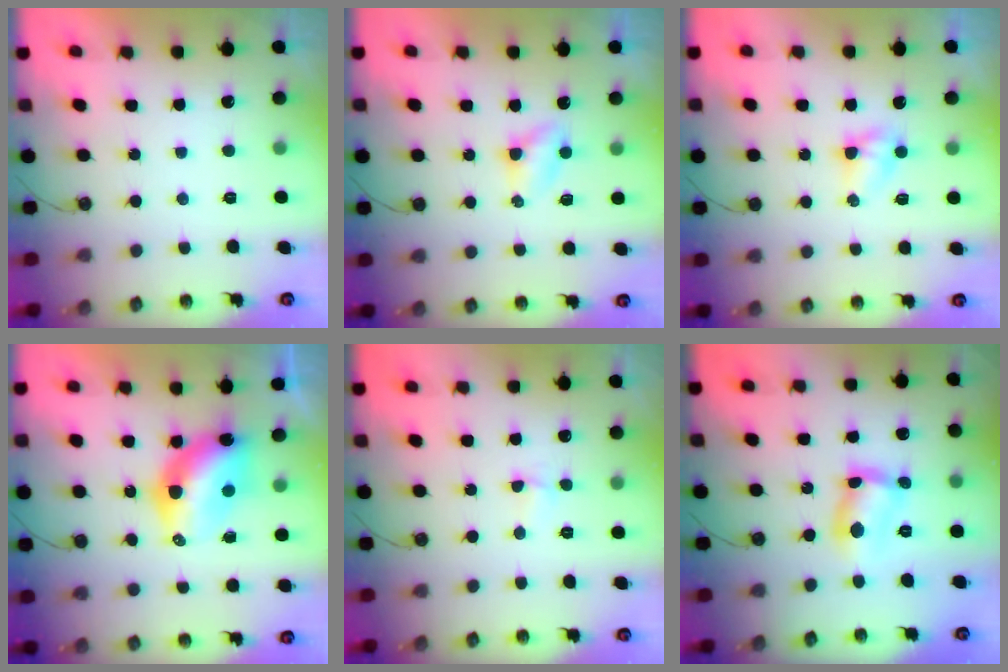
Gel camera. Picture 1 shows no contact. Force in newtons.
{"total": 2.9, "press": 2.9, "slide": 0.3}
{"total": 3.4, "press": 3.4, "slide": 0.4}
{"total": 8.3, "press": 8.3, "slide": 0.4}
{"total": 2.0, "press": 1.9, "slide": 0.5}
{"total": 9.4, "press": 9.3, "slide": 0.6}